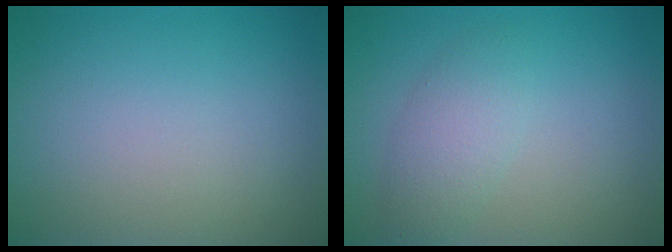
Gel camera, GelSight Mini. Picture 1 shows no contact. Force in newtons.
{"total": 2.7, "press": 2.7, "slide": 0.0}